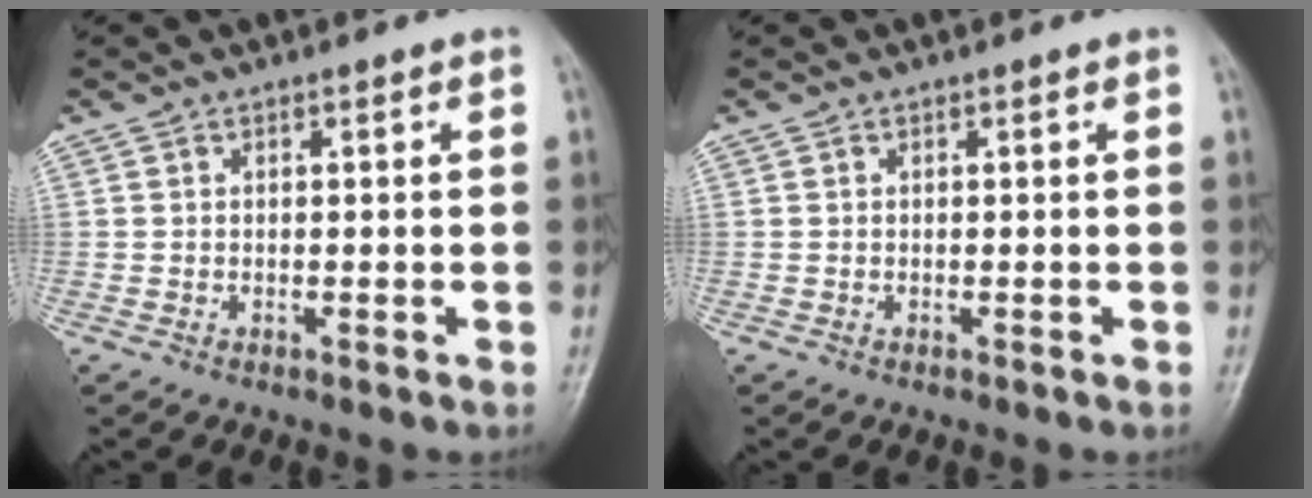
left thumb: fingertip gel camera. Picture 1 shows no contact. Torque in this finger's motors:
{"motor_torque": [-0.06, -0.07, 0.03, 0.02, 0.00]}